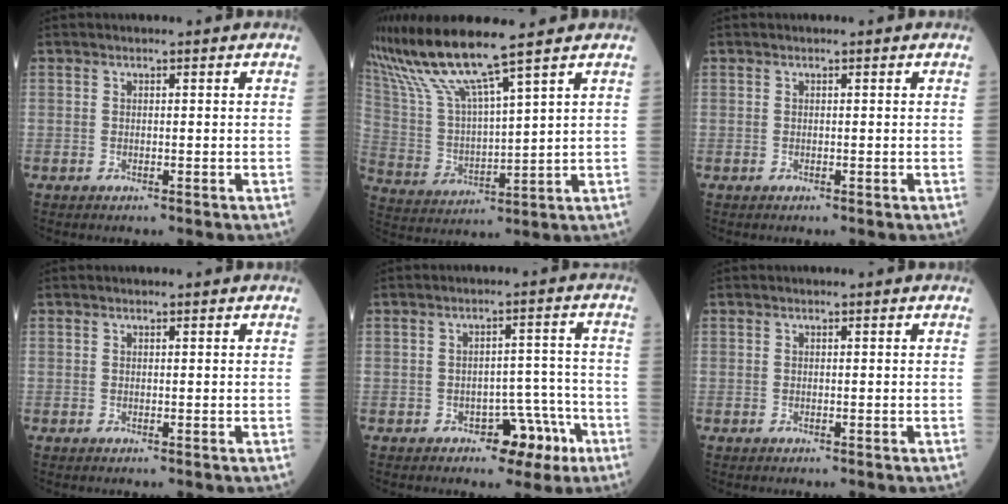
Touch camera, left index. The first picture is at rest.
{"total": 12.0, "force": [9.6, -0.9, 7.0], "torque": [-0.154, 0.003, 0.195]}
{"total": 0.0}
{"total": 0.0}
{"total": 6.1, "force": [-3.7, 3.4, 3.5], "torque": [-0.032, 0.026, -0.046]}
{"total": 0.0}